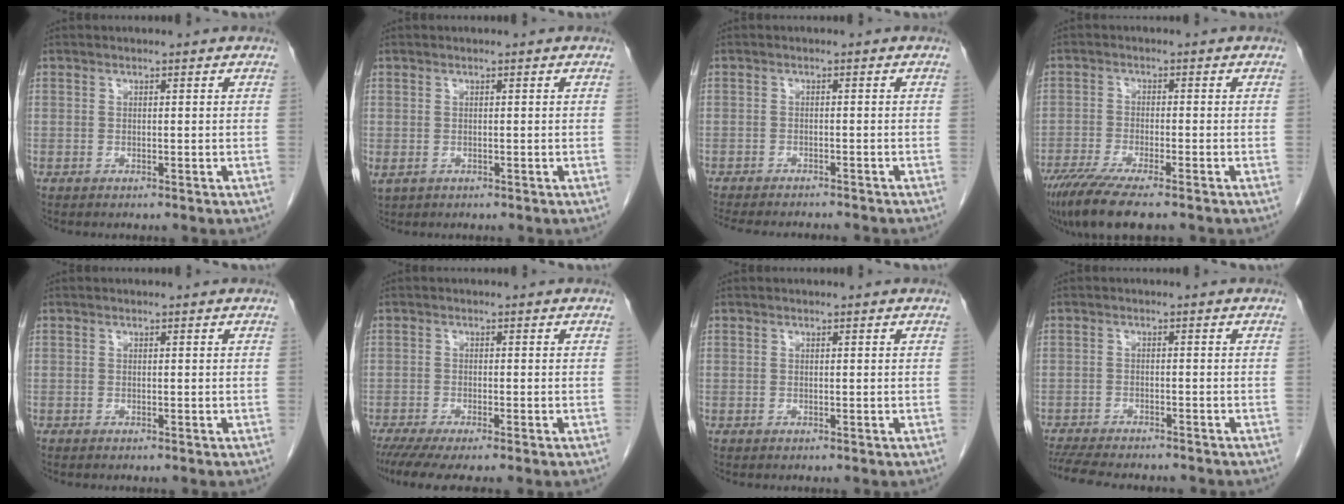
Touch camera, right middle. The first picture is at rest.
{"total": 1.7, "force": [-0.4, 1.2, 1.2], "torque": [-0.034, -0.006, 0.004]}
{"total": 11.3, "force": [-10.3, 2.0, 4.3], "torque": [-0.068, -0.012, -0.134]}
{"total": 10.0, "force": [-7.7, 1.1, 6.3], "torque": [-0.103, -0.024, -0.127]}
{"total": 0.0}
{"total": 6.7, "force": [-5.3, 0.4, 4.1], "torque": [-0.057, -0.015, -0.085]}
{"total": 0.0}
{"total": 12.3, "force": [-10.9, 2.5, 5.1], "torque": [-0.092, -0.014, -0.152]}